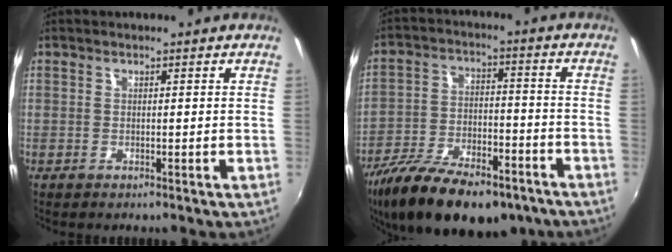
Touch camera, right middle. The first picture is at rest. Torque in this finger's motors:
{"motor_torque": [1.08, -1.06, 0.34, 0.21]}